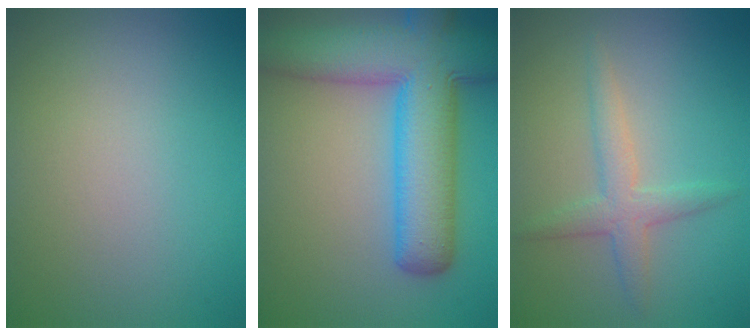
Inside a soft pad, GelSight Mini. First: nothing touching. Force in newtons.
{"total": 11.0, "press": 11.0, "slide": 0.4}
{"total": 2.7, "press": 2.7, "slide": 0.0}